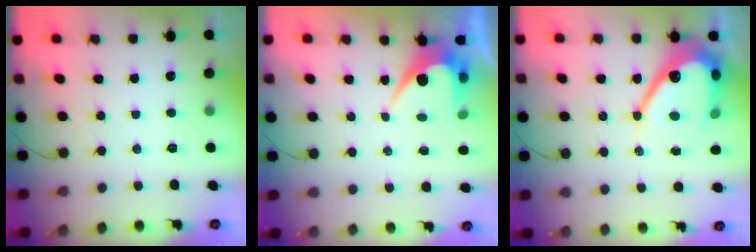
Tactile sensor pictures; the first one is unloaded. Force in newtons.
{"total": 6.0, "press": 6.0, "slide": 0.3}
{"total": 13.6, "press": 13.5, "slide": 1.1}